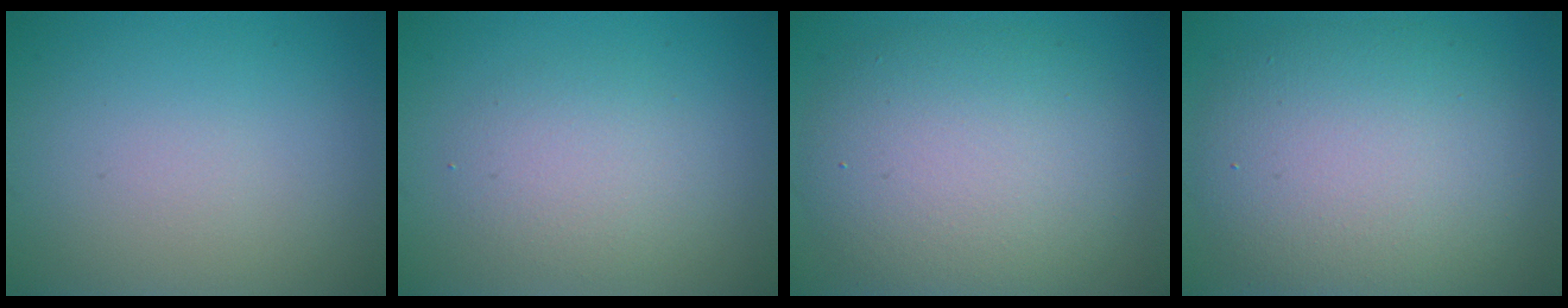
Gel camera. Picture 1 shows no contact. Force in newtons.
{"total": 2.8, "press": 2.8, "slide": 0.2}
{"total": 8.4, "press": 8.4, "slide": 0.7}
{"total": 9.3, "press": 9.3, "slide": 0.5}